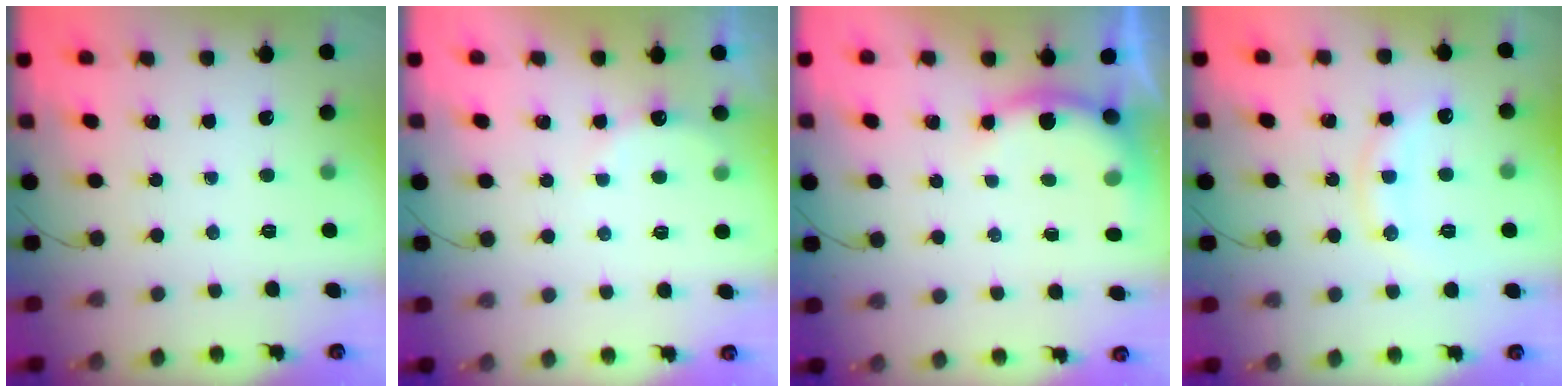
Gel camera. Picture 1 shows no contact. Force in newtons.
{"total": 7.2, "press": 7.1, "slide": 1.1}
{"total": 6.0, "press": 6.0, "slide": 0.1}
{"total": 11.3, "press": 11.3, "slide": 0.3}